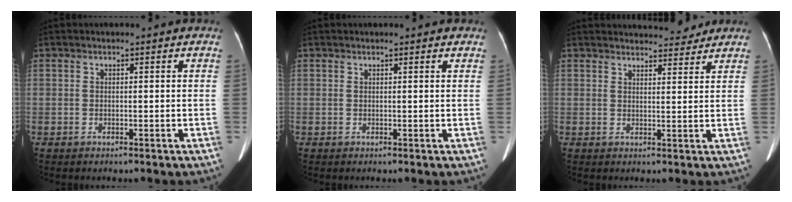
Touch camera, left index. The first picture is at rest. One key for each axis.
{"total": 1.6, "fx": 1.4, "fy": 0.5, "fz": 0.5, "tx": -0.010, "ty": 0.007, "tz": 0.011}
{"total": 7.3, "fx": 7.0, "fy": 1.7, "fz": 1.5, "tx": -0.009, "ty": 0.000, "tz": 0.078}